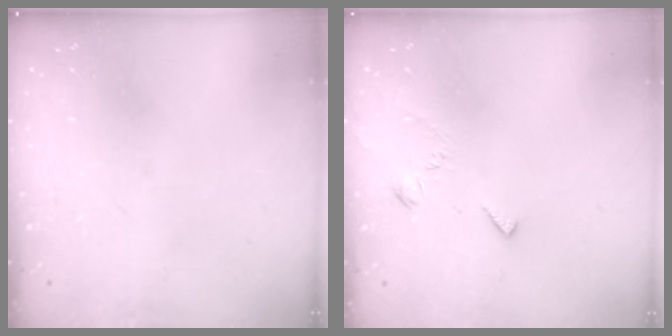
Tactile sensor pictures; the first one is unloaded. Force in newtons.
{"total": 4.9, "press": 4.8, "slide": 0.6}